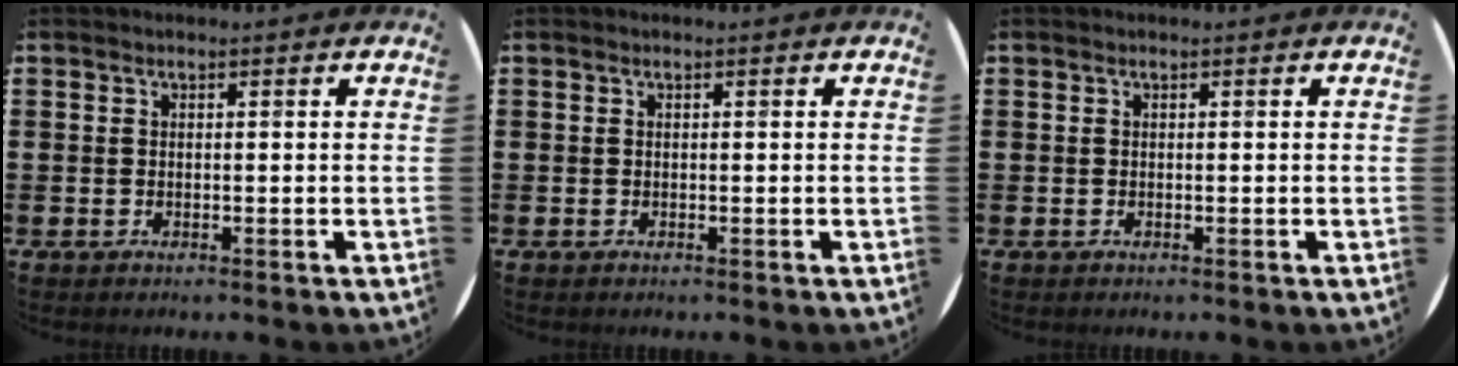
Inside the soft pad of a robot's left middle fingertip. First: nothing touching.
{"total": 0.0}
{"total": 0.0}